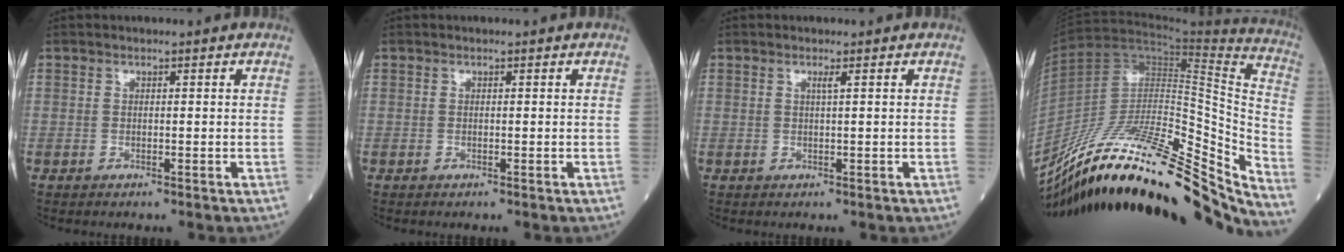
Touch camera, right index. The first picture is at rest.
{"total": 0.0}
{"total": 0.8, "force": [0.3, -0.2, 0.7], "torque": [-0.018, -0.002, 0.008]}
{"total": 31.1, "force": [-26.3, 4.1, 16.1], "torque": [-0.188, 0.001, -0.406]}